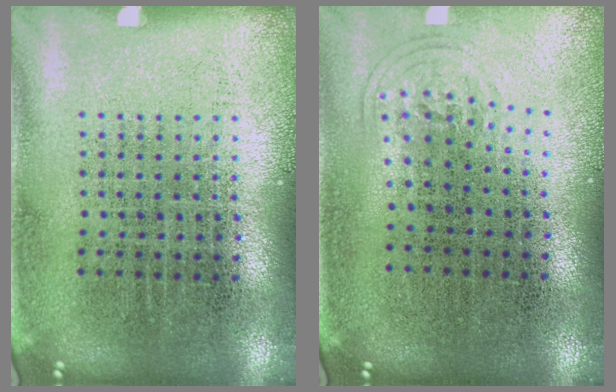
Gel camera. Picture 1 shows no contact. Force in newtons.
{"total": 0.9, "press": 0.7, "slide": 0.6}